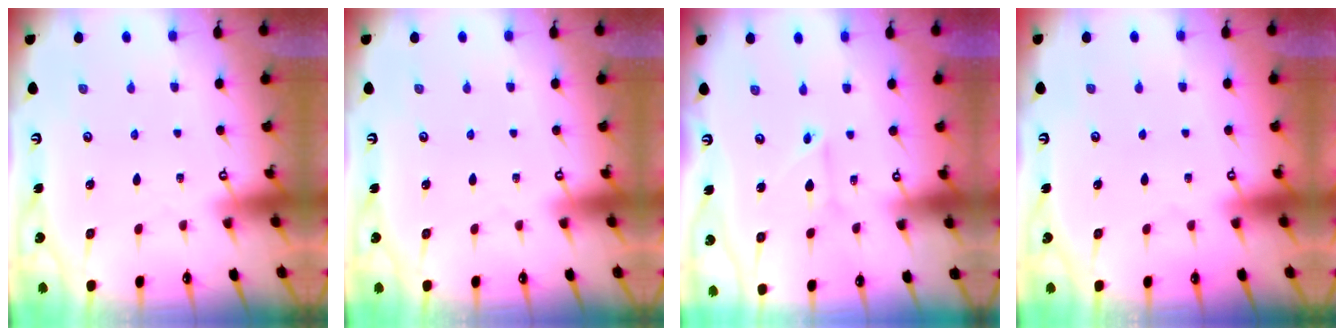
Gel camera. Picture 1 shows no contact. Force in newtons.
{"total": 0.0}
{"total": 3.6, "press": 3.5, "slide": 0.4}
{"total": 0.0}